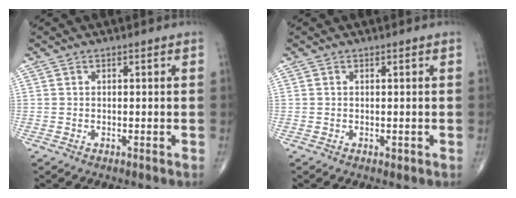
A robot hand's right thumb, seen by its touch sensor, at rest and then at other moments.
{"total": 0.7, "force": [-0.3, 0.4, 0.5], "torque": [-0.007, -0.001, -0.004]}